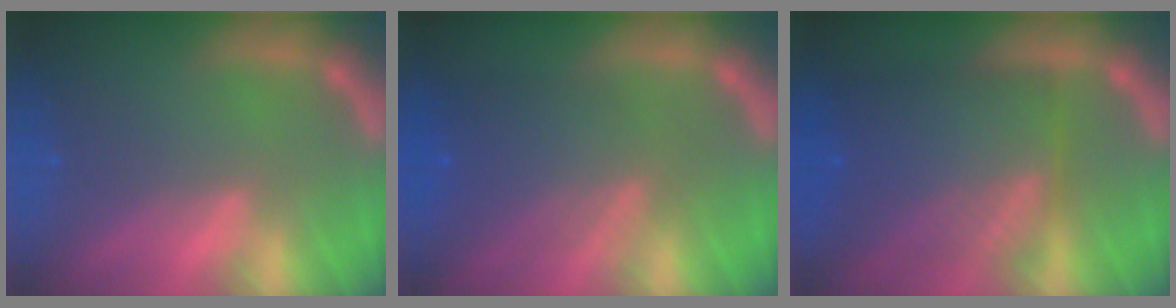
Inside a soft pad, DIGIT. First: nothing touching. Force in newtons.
{"total": 6.6}
{"total": 10.0}